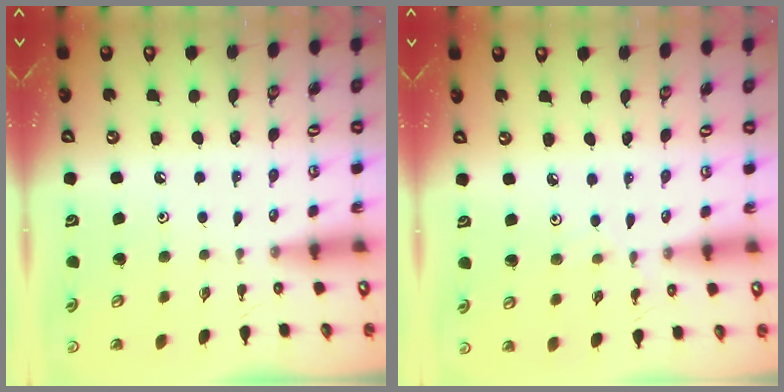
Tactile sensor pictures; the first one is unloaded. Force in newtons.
{"total": 1.4, "press": 1.4, "slide": 0.1}